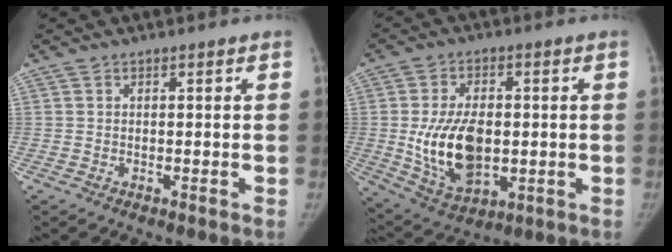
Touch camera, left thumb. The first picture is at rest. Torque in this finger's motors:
{"motor_torque": [0.89, 3.00, 0.85, -0.77, 0.15]}